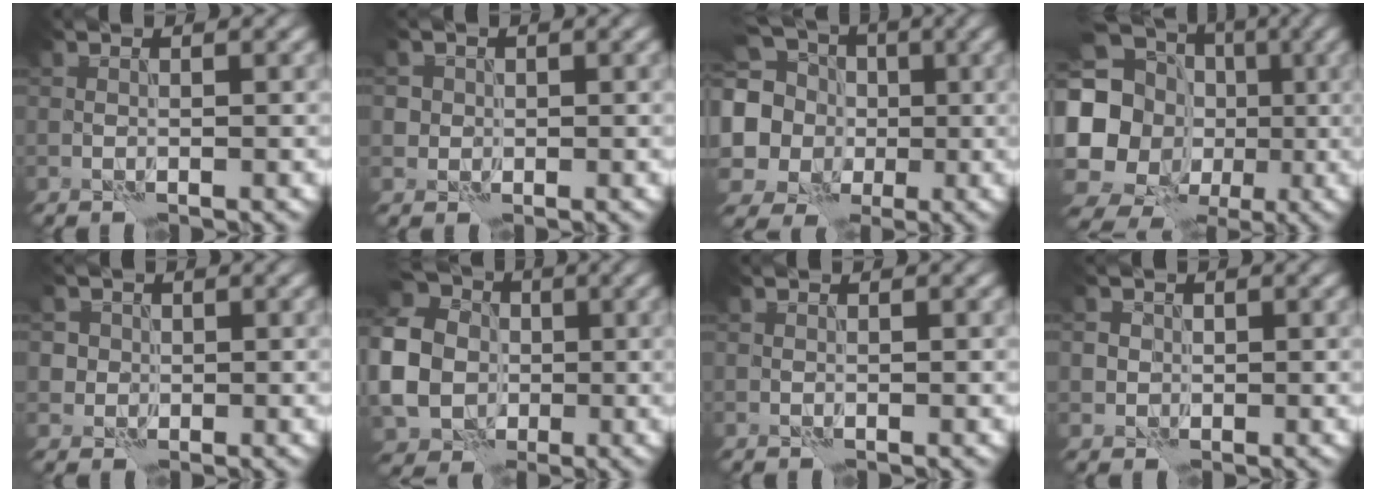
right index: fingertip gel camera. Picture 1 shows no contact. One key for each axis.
{"total": 1.9, "fx": 0.4, "fy": 1.8, "fz": 0.4, "tx": 0.001, "ty": 0.005, "tz": 0.008}
{"total": 11.9, "fx": 0.7, "fy": 10.7, "fz": 5.2, "tx": -0.141, "ty": 0.016, "tz": -0.023}
{"total": 17.9, "fx": -0.7, "fy": 16.3, "fz": 7.4, "tx": -0.175, "ty": 0.006, "tz": -0.045}
{"total": 2.9, "fx": 0.9, "fy": 2.7, "fz": 0.8, "tx": -0.003, "ty": 0.008, "tz": 0.010}
{"total": 9.8, "fx": -0.8, "fy": 8.5, "fz": 4.8, "tx": -0.129, "ty": -0.011, "tz": -0.018}
{"total": 0.0}
{"total": 2.1, "fx": 0.4, "fy": 2.0, "fz": 0.6, "tx": -0.001, "ty": 0.005, "tz": 0.007}